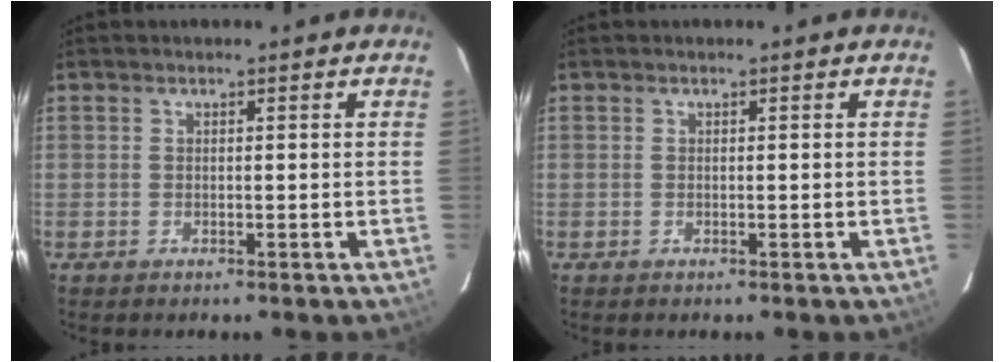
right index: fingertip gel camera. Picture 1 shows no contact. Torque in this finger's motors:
{"motor_torque": [0.00, 0.00, 0.00, 0.00]}